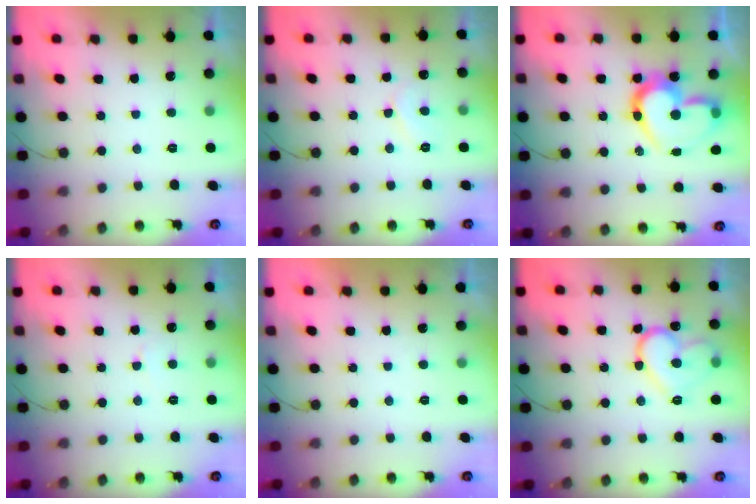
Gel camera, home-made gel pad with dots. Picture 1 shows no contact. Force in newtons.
{"total": 5.5, "press": 5.5, "slide": 0.6}
{"total": 18.5, "press": 18.4, "slide": 1.6}
{"total": 2.6, "press": 2.6, "slide": 0.1}
{"total": 1.7, "press": 1.7, "slide": 0.0}
{"total": 14.0, "press": 13.9, "slide": 1.5}